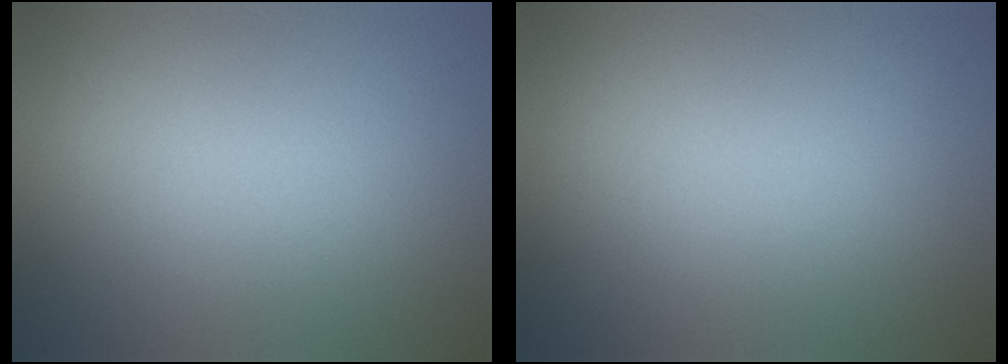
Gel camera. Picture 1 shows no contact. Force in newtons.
{"total": 0.0}